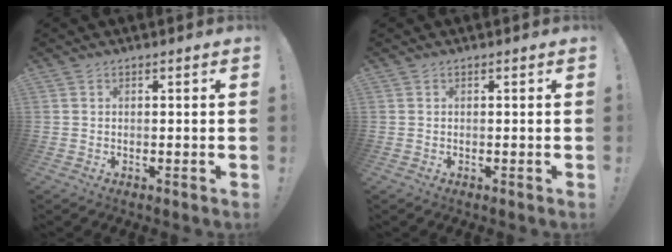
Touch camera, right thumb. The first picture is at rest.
{"total": 0.0}